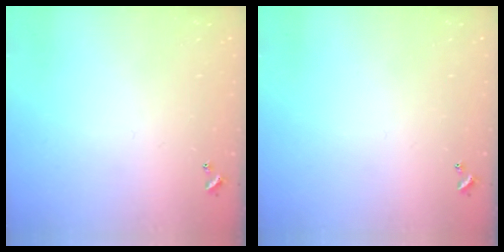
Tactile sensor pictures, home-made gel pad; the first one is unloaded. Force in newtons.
{"total": 0.0}